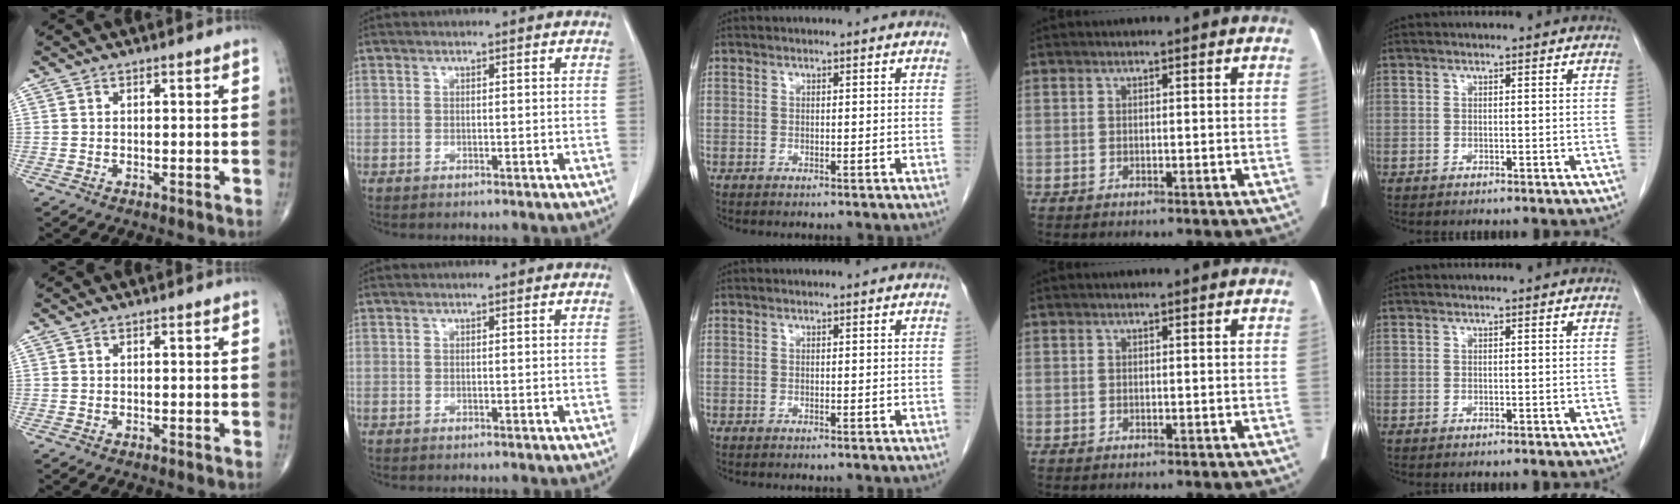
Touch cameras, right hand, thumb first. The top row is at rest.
{}